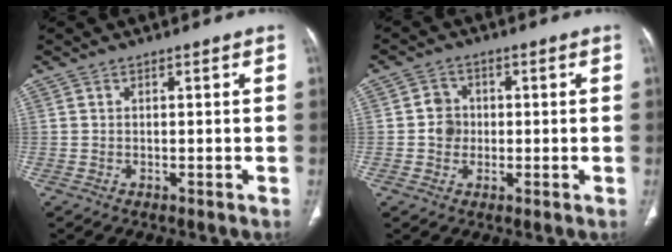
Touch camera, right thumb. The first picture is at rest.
{"total": 3.9, "force": [-0.2, 3.6, 1.5], "torque": [-0.006, 0.007, -0.008]}